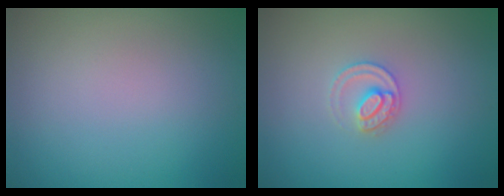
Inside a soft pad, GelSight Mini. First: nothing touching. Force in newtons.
{"total": 2.1, "press": 2.1, "slide": 0.2}